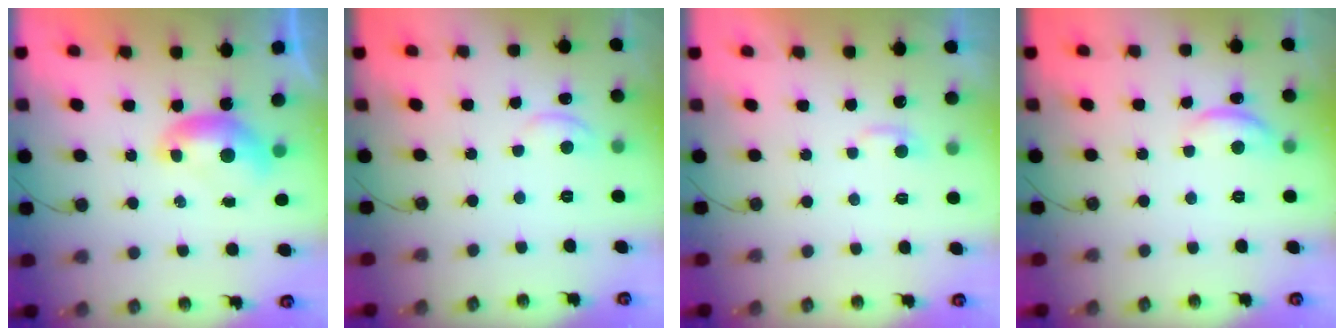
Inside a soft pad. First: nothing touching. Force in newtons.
{"total": 1.4, "press": 1.4, "slide": 0.5}
{"total": 2.2, "press": 2.1, "slide": 0.5}
{"total": 3.9, "press": 3.9, "slide": 0.5}